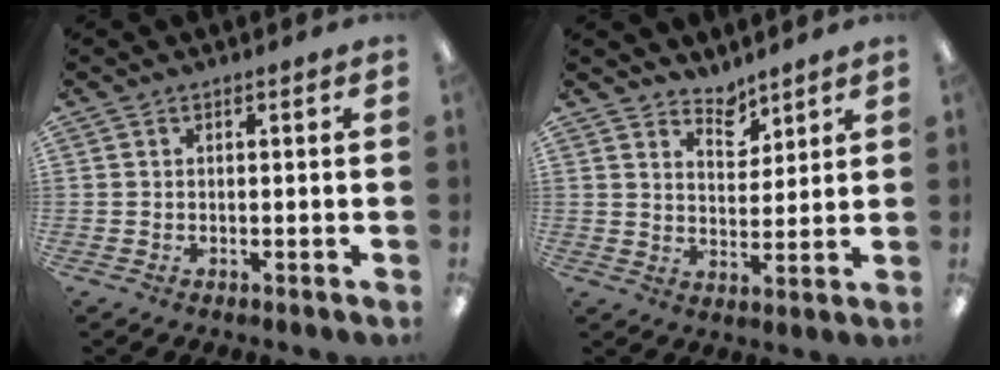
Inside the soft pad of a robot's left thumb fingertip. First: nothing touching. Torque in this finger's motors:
{"motor_torque": [0.00, -0.16, -0.69, -0.10, 0.01]}